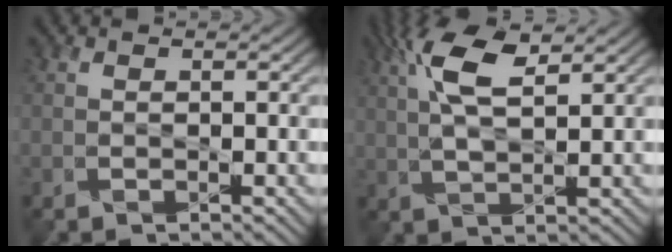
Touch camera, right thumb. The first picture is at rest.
{"total": 7.8, "force": [3.4, 2.5, 6.6], "torque": [-0.145, 0.012, 0.068]}